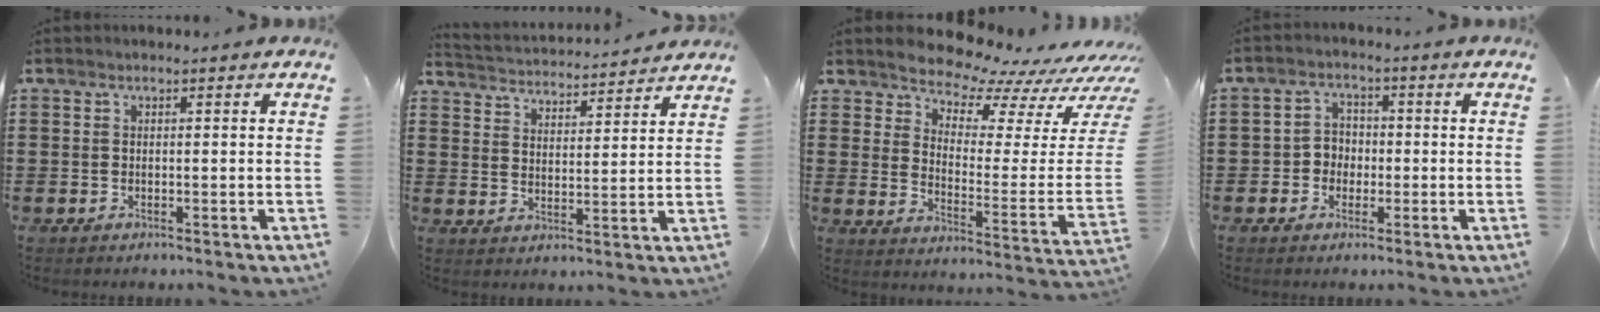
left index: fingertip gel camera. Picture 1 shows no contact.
{"total": 3.2, "force": [3.1, -0.1, -0.4], "torque": [-0.014, -0.029, 0.049]}
{"total": 6.3, "force": [6.2, 0.9, 0.8], "torque": [-0.038, -0.067, 0.104]}
{"total": 3.3, "force": [-1.0, 2.9, 1.2], "torque": [-0.034, 0.008, -0.024]}